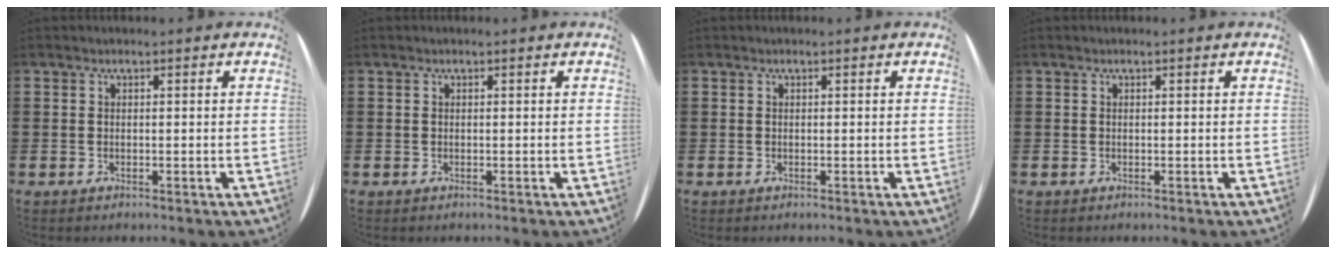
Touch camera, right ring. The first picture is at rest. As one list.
[{"total": 0.0}, {"total": 0.0}, {"total": 0.0}]